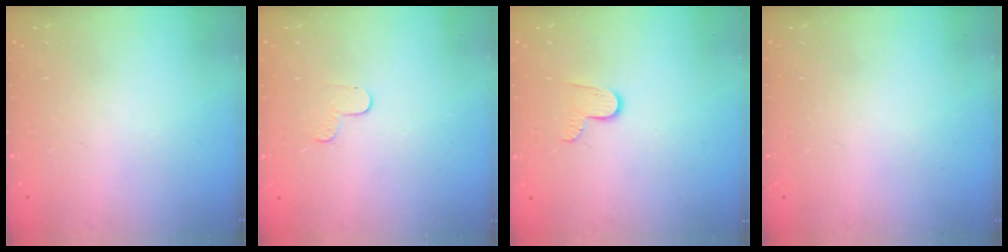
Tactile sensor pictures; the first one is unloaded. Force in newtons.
{"total": 4.7, "press": 4.6, "slide": 0.5}
{"total": 5.7, "press": 5.7, "slide": 0.5}
{"total": 0.0}